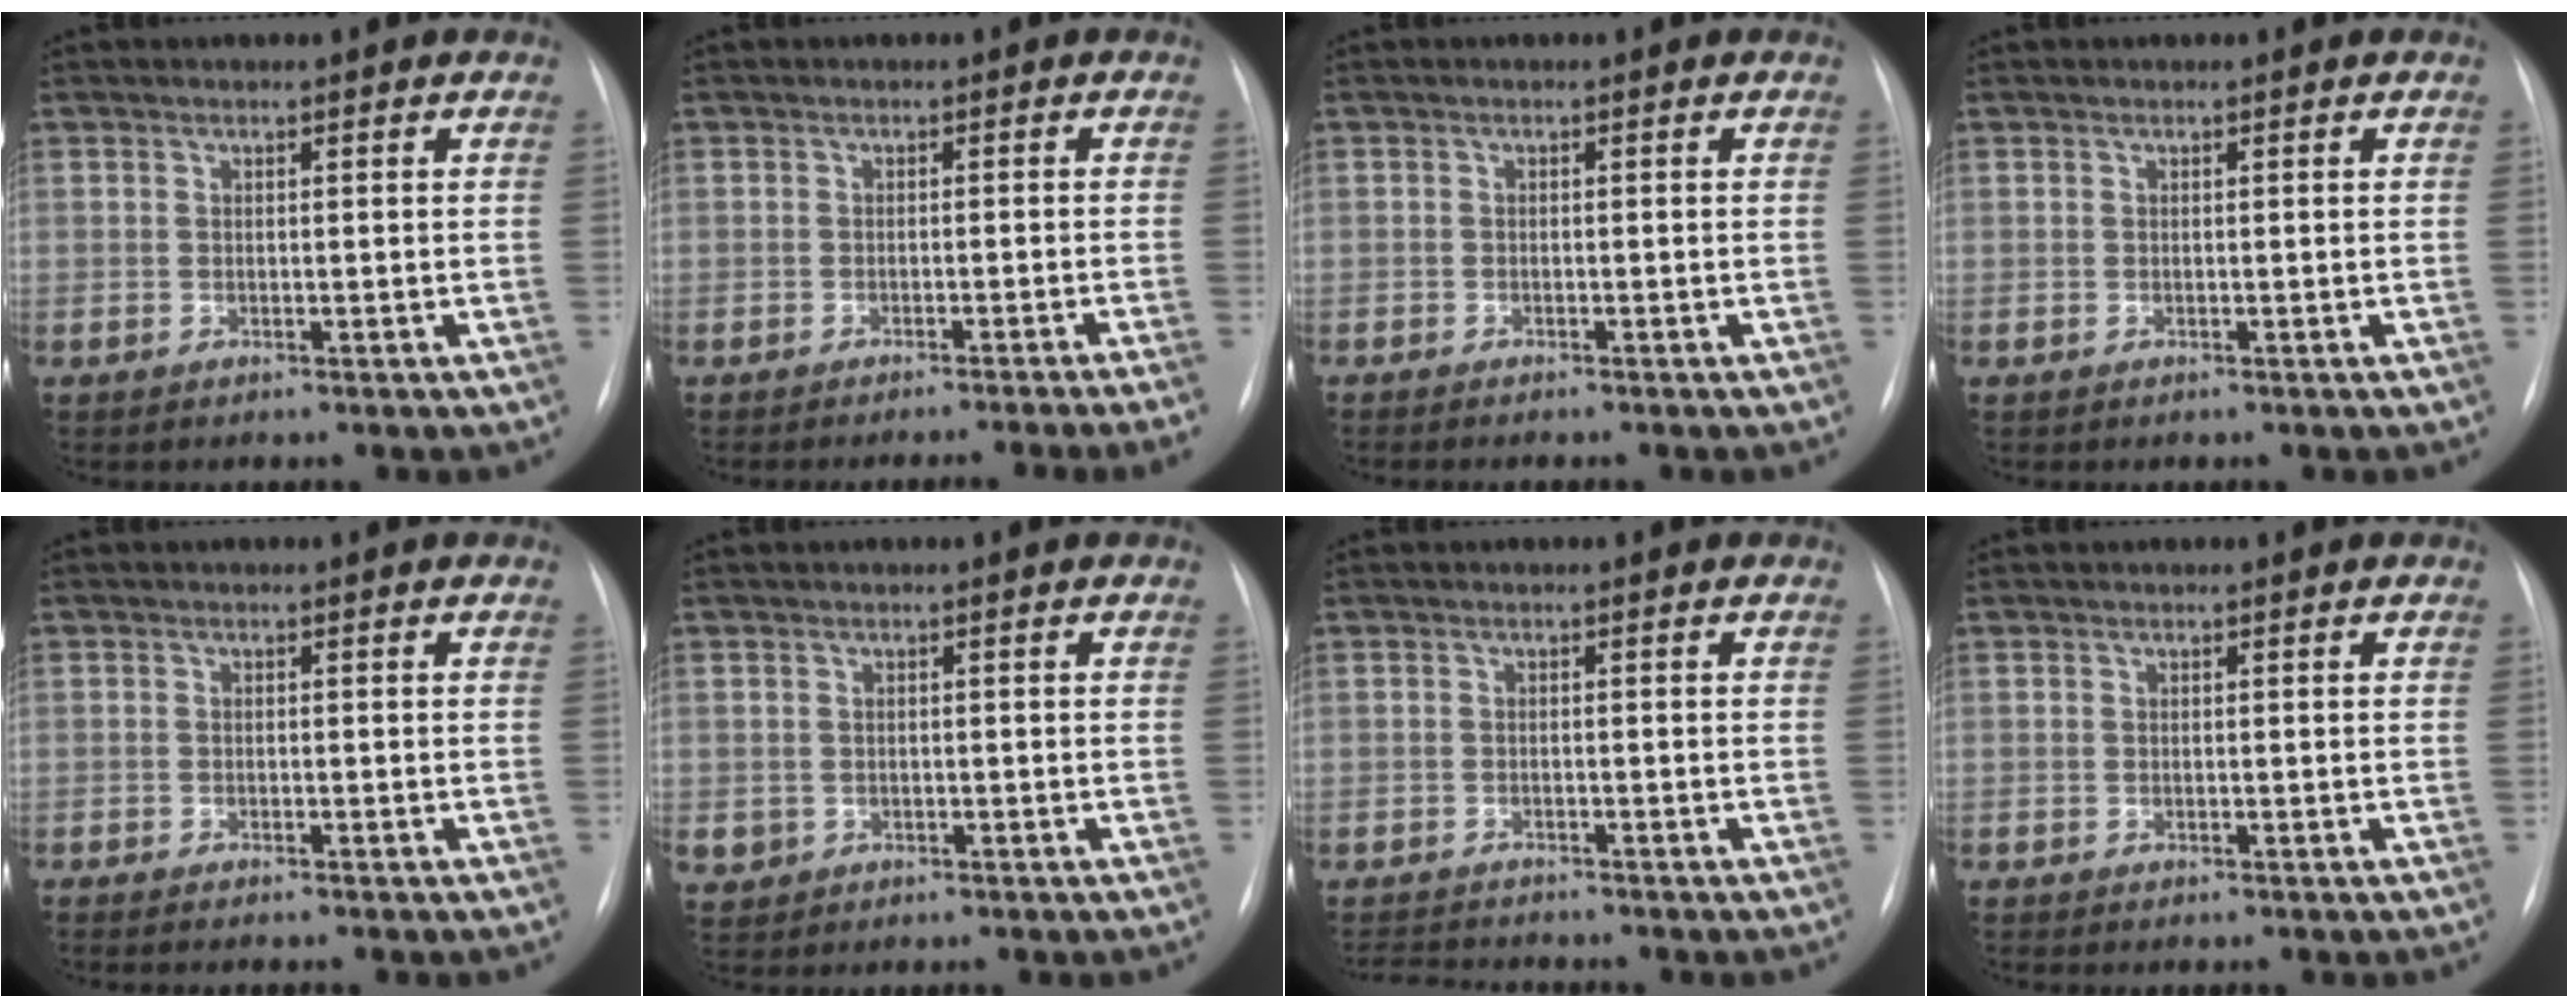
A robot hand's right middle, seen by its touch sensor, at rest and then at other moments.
{"total": 9.4, "force": [-8.4, -2.6, 3.4], "torque": [-0.009, -0.021, -0.100]}
{"total": 2.4, "force": [-2.1, 0.4, 1.1], "torque": [-0.019, -0.005, -0.024]}
{"total": 0.0}
{"total": 4.1, "force": [-3.5, 0.5, 2.0], "torque": [-0.030, -0.008, -0.043]}
{"total": 2.0, "force": [-0.5, 1.9, 0.3], "torque": [-0.004, 0.005, -0.001]}
{"total": 5.2, "force": [-5.1, 0.4, 1.1], "torque": [-0.020, -0.014, -0.078]}
{"total": 0.5, "force": [-0.5, 0.0, 0.1], "torque": [-0.006, -0.002, -0.012]}